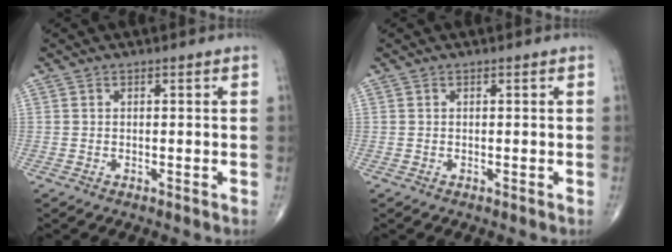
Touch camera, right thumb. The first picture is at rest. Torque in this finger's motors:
{"motor_torque": [0.00, 0.00, -0.01, 0.01, 0.00]}